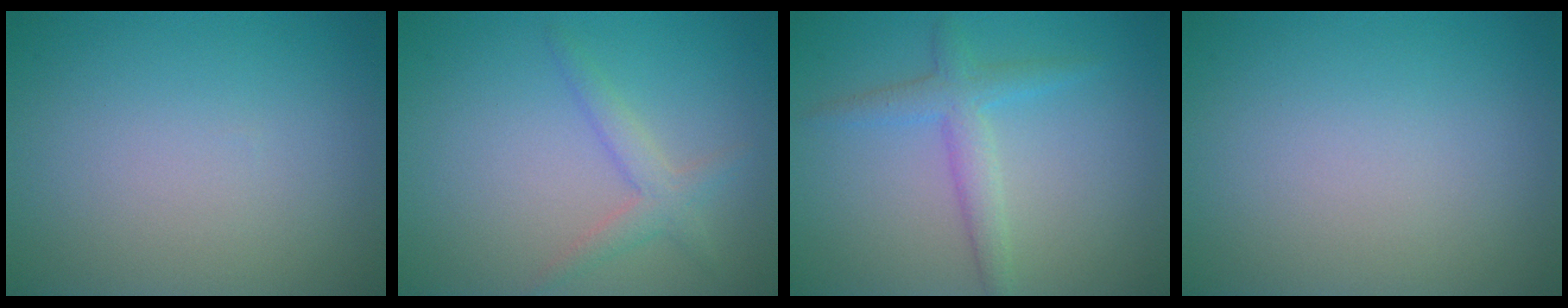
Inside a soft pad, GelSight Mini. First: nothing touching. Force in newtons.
{"total": 2.2, "press": 2.2, "slide": 0.1}
{"total": 2.7, "press": 2.7, "slide": 0.2}
{"total": 0.0}